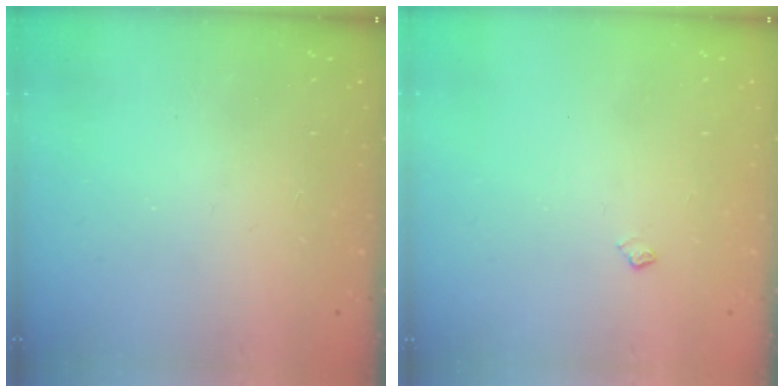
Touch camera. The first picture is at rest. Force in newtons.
{"total": 3.2, "press": 3.1, "slide": 0.5}